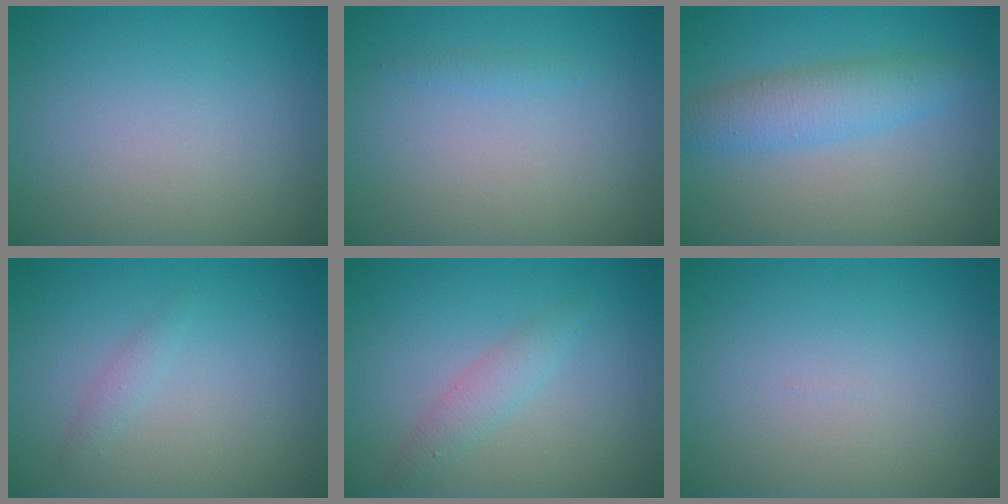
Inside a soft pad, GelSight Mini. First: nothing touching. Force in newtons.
{"total": 0.5, "press": 0.5, "slide": 0.0}
{"total": 3.7, "press": 3.7, "slide": 0.1}
{"total": 0.9, "press": 0.9, "slide": 0.1}
{"total": 1.7, "press": 1.7, "slide": 0.0}
{"total": 0.0}